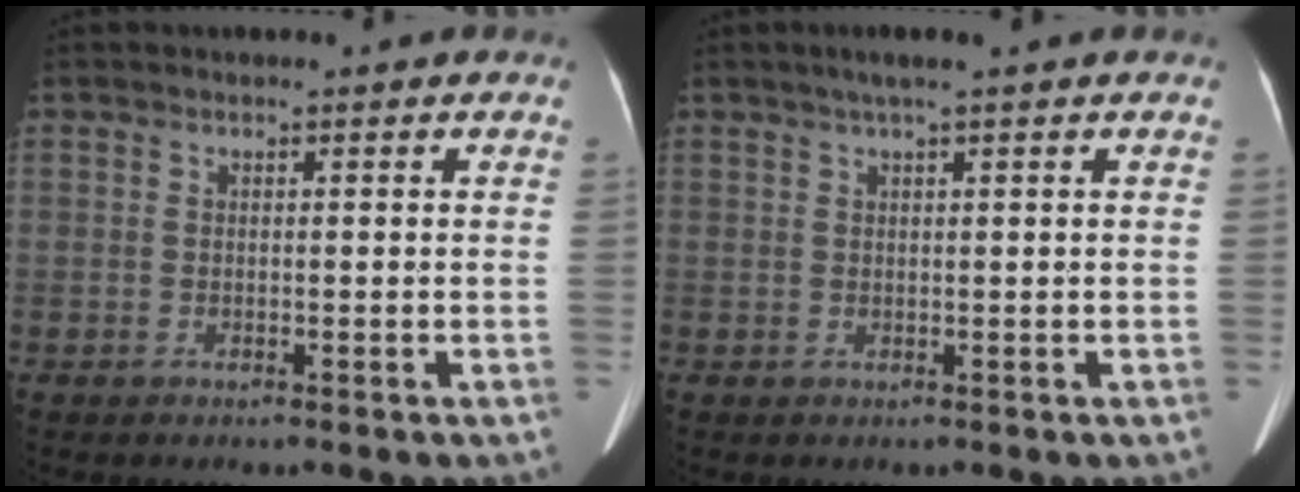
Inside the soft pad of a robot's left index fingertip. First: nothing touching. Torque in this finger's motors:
{"motor_torque": [0.27, -0.01, -0.03, 0.05]}